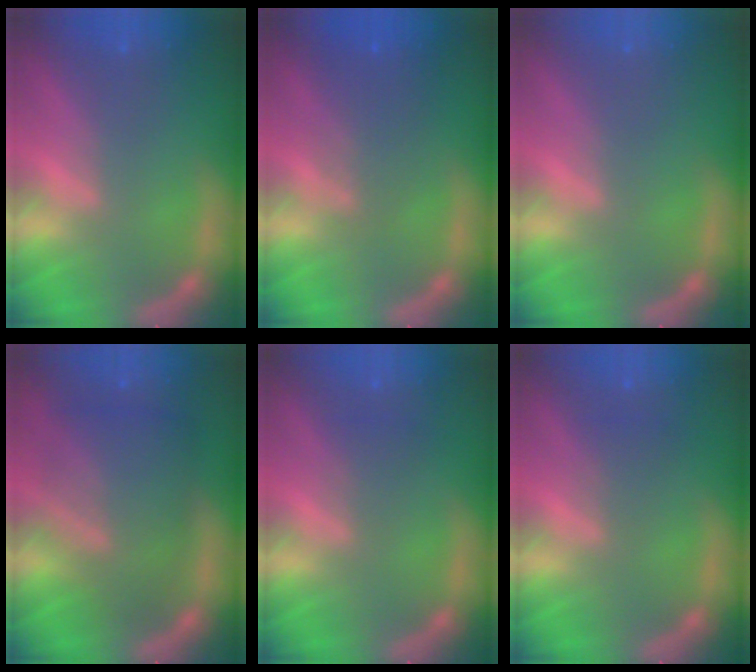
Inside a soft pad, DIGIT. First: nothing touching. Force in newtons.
{"total": 3.5}
{"total": 0.0}
{"total": 8.7}
{"total": 1.5}
{"total": 1.5}